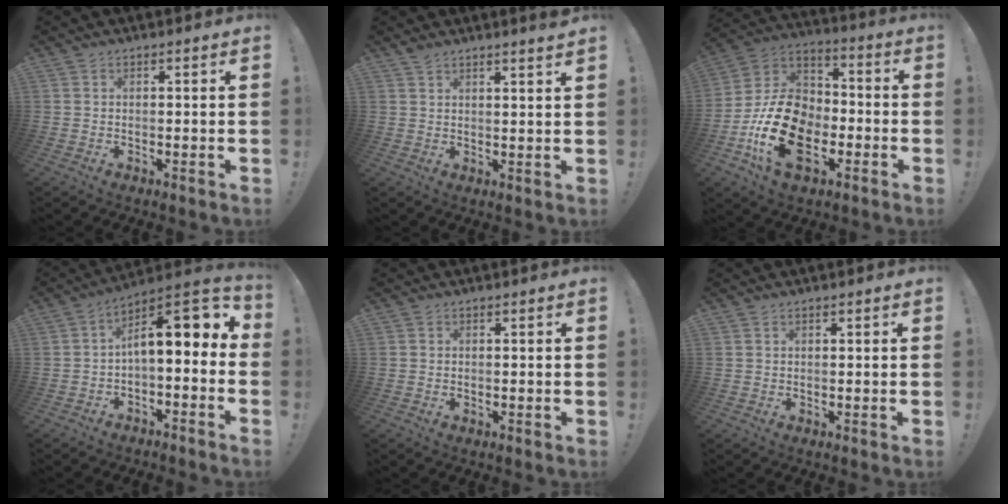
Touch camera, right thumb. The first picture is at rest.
{"total": 3.2, "force": [2.8, -0.2, 1.5], "torque": [-0.021, -0.023, 0.048]}
{"total": 21.6, "force": [-7.4, 14.3, 14.3], "torque": [-0.274, 0.040, -0.116]}
{"total": 11.3, "force": [2.5, 4.0, 10.3], "torque": [-0.152, -0.018, 0.041]}
{"total": 0.5, "force": [-0.2, 0.4, -0.4], "torque": [0.000, 0.004, -0.001]}
{"total": 0.6, "force": [0.4, 0.3, 0.4], "torque": [-0.002, -0.002, 0.007]}